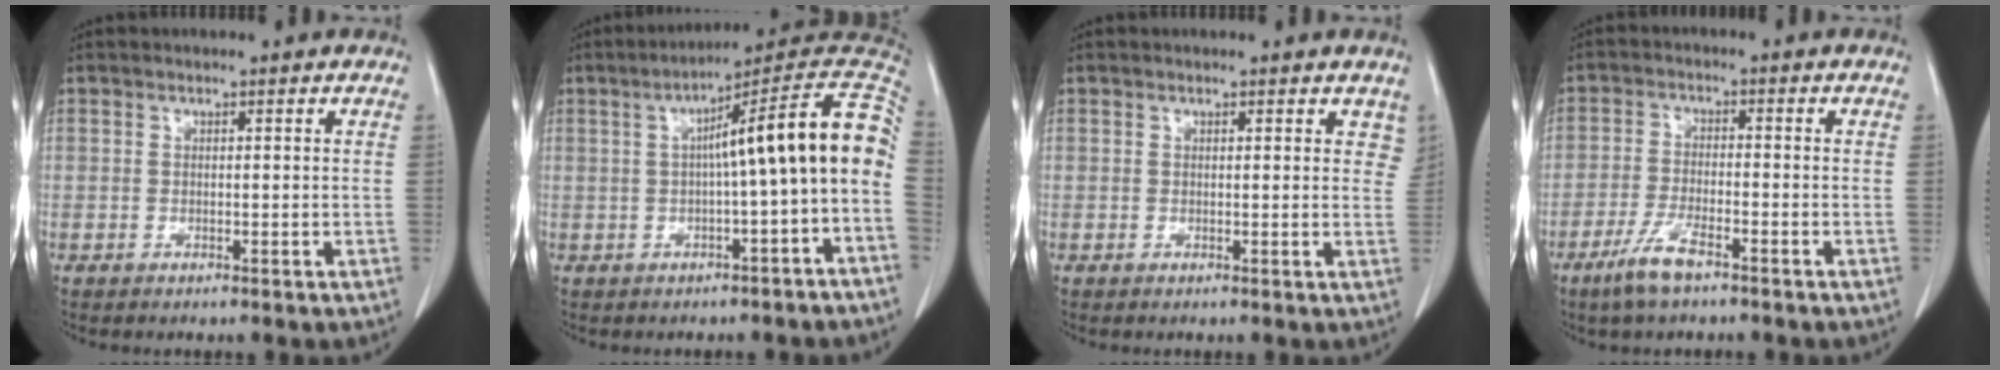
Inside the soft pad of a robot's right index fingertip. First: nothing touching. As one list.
[{"total": 13.6, "force": [-0.3, 0.1, 13.6], "torque": [-0.185, 0.043, -0.012]}, {"total": 3.1, "force": [2.2, 1.4, 1.6], "torque": [-0.001, -0.003, 0.016]}, {"total": 5.6, "force": [-3.9, 0.8, 4.0], "torque": [-0.089, -0.009, -0.073]}]